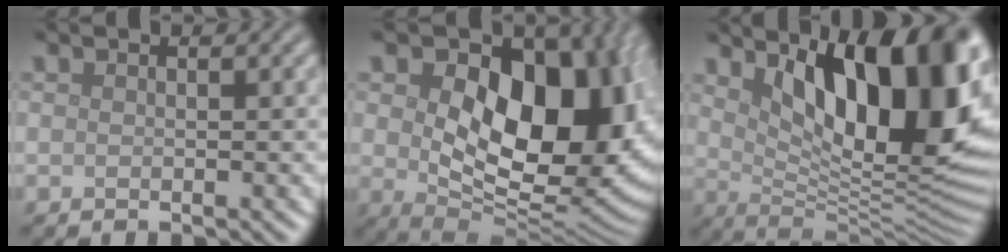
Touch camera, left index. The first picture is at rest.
{"total": 17.2, "force": [3.7, 10.6, 13.0], "torque": [-0.158, -0.005, 0.068]}
{"total": 15.5, "force": [5.3, 6.2, 13.1], "torque": [-0.150, 0.001, 0.078]}